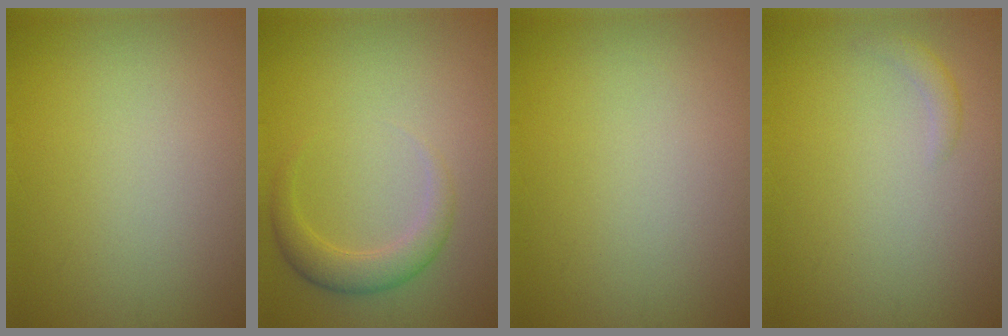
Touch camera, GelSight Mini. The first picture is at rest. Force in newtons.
{"total": 2.7, "press": 2.6, "slide": 0.4}
{"total": 0.0}
{"total": 1.0, "press": 1.0, "slide": 0.0}